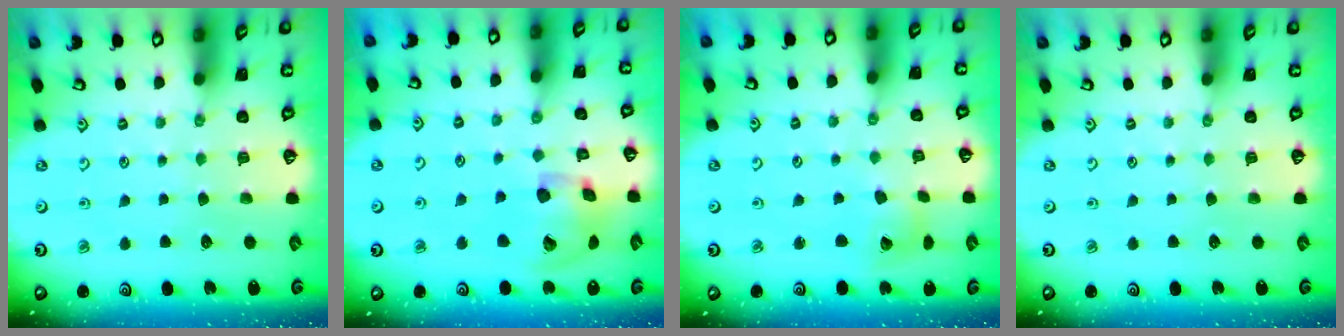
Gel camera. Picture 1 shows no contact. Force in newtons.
{"total": 16.0, "press": 15.9, "slide": 2.5}
{"total": 7.4, "press": 7.4, "slide": 1.0}
{"total": 0.0}